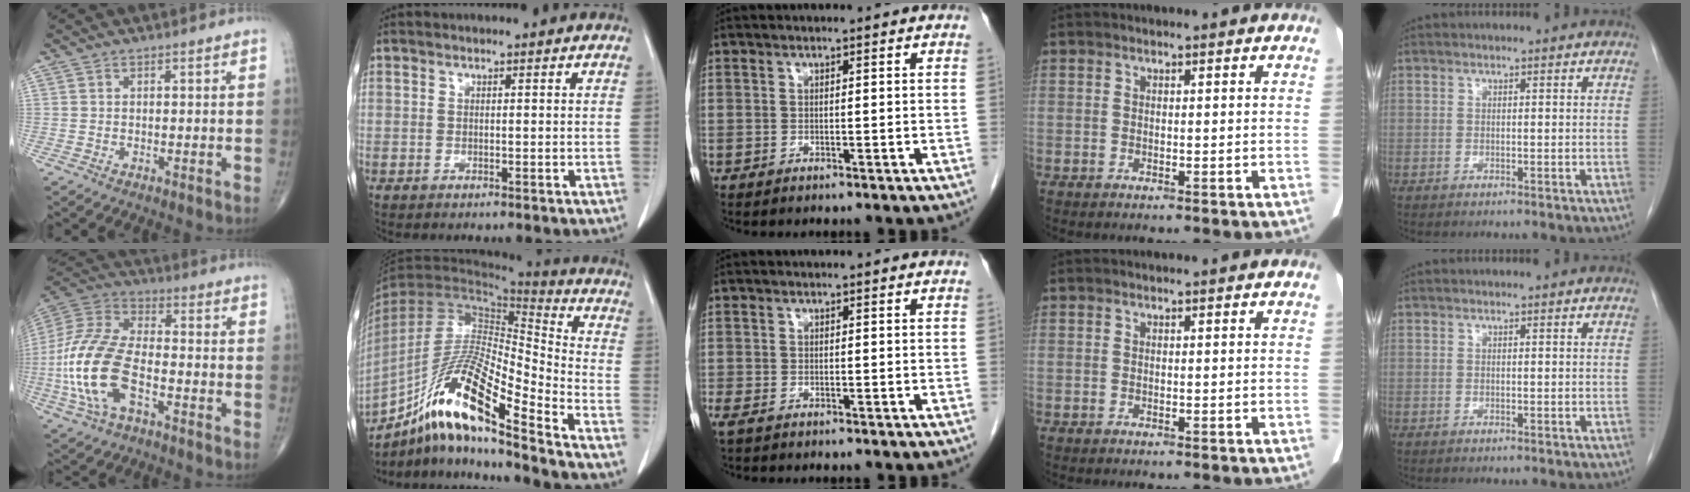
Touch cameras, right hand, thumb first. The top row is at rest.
{"thumb": {"total": 18.0, "force": [-5.3, 8.7, 14.8], "torque": [-0.325, 0.027, -0.101]}, "index": {"total": 18.7, "force": [-12.7, 1.5, 13.7], "torque": [-0.274, -0.014, -0.232]}, "middle": {"total": 2.4, "force": [-1.7, 1.1, 1.4], "torque": [-0.033, -0.008, -0.027]}}